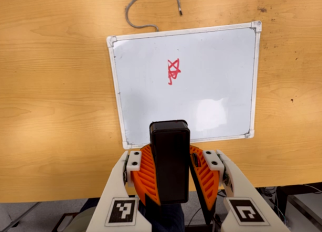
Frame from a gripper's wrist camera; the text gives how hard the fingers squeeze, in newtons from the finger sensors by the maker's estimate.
{"total": 10.2, "left": 10.2, "right": 10.1}